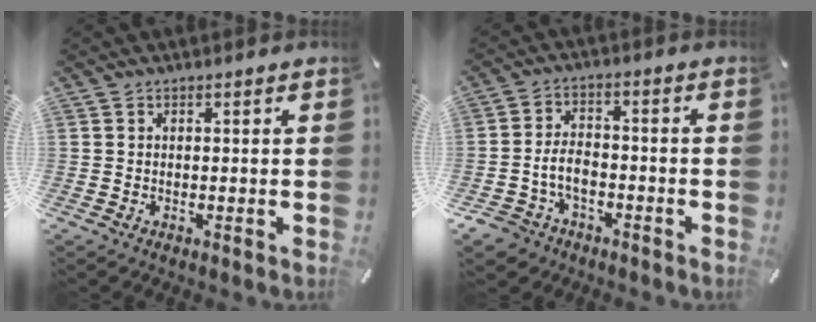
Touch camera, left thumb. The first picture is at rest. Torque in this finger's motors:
{"motor_torque": [0.04, 0.98, 0.05, 0.06, 0.25]}